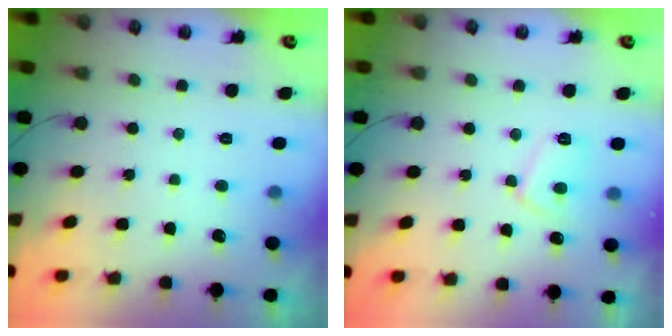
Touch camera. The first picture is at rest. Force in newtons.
{"total": 6.8, "press": 6.8, "slide": 0.6}